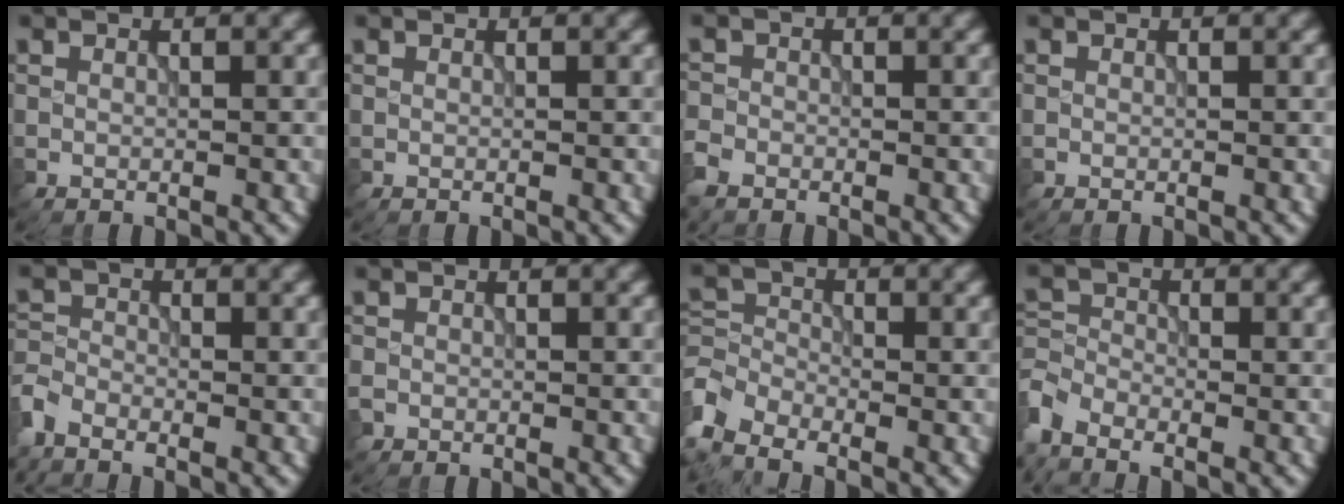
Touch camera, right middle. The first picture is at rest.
{"total": 0.0}
{"total": 2.1, "force": [-1.6, 1.3, 0.6], "torque": [-0.015, -0.003, -0.042]}
{"total": 0.0}
{"total": 2.9, "force": [-2.3, 1.2, 1.2], "torque": [-0.027, -0.005, -0.063]}
{"total": 0.9, "force": [-0.5, 0.8, 0.1], "torque": [0.000, -0.004, -0.014]}
{"total": 4.1, "force": [-2.5, 2.5, 2.1], "torque": [-0.044, -0.001, -0.048]}
{"total": 3.3, "force": [-2.5, 1.7, 1.4], "torque": [-0.034, -0.006, -0.059]}